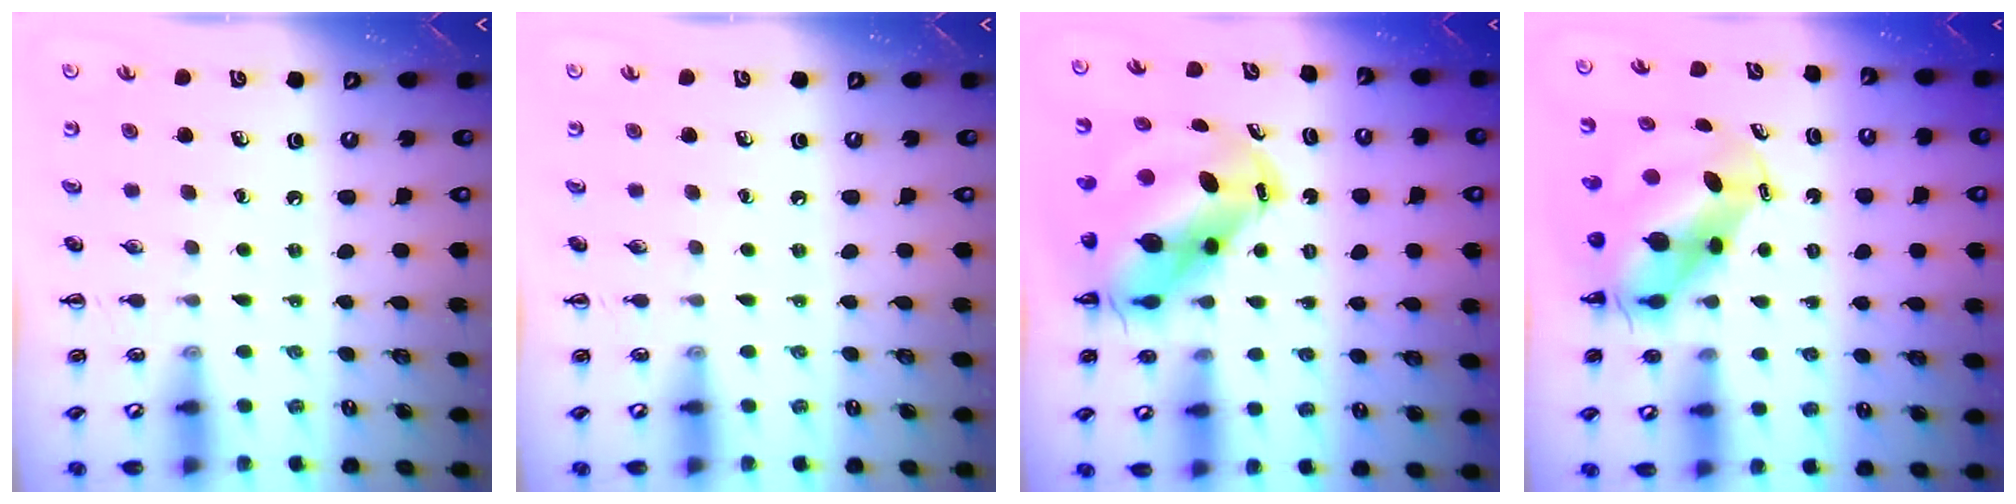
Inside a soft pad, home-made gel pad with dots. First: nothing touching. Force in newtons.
{"total": 0.0}
{"total": 11.6, "press": 11.3, "slide": 2.9}
{"total": 7.8, "press": 7.5, "slide": 2.2}